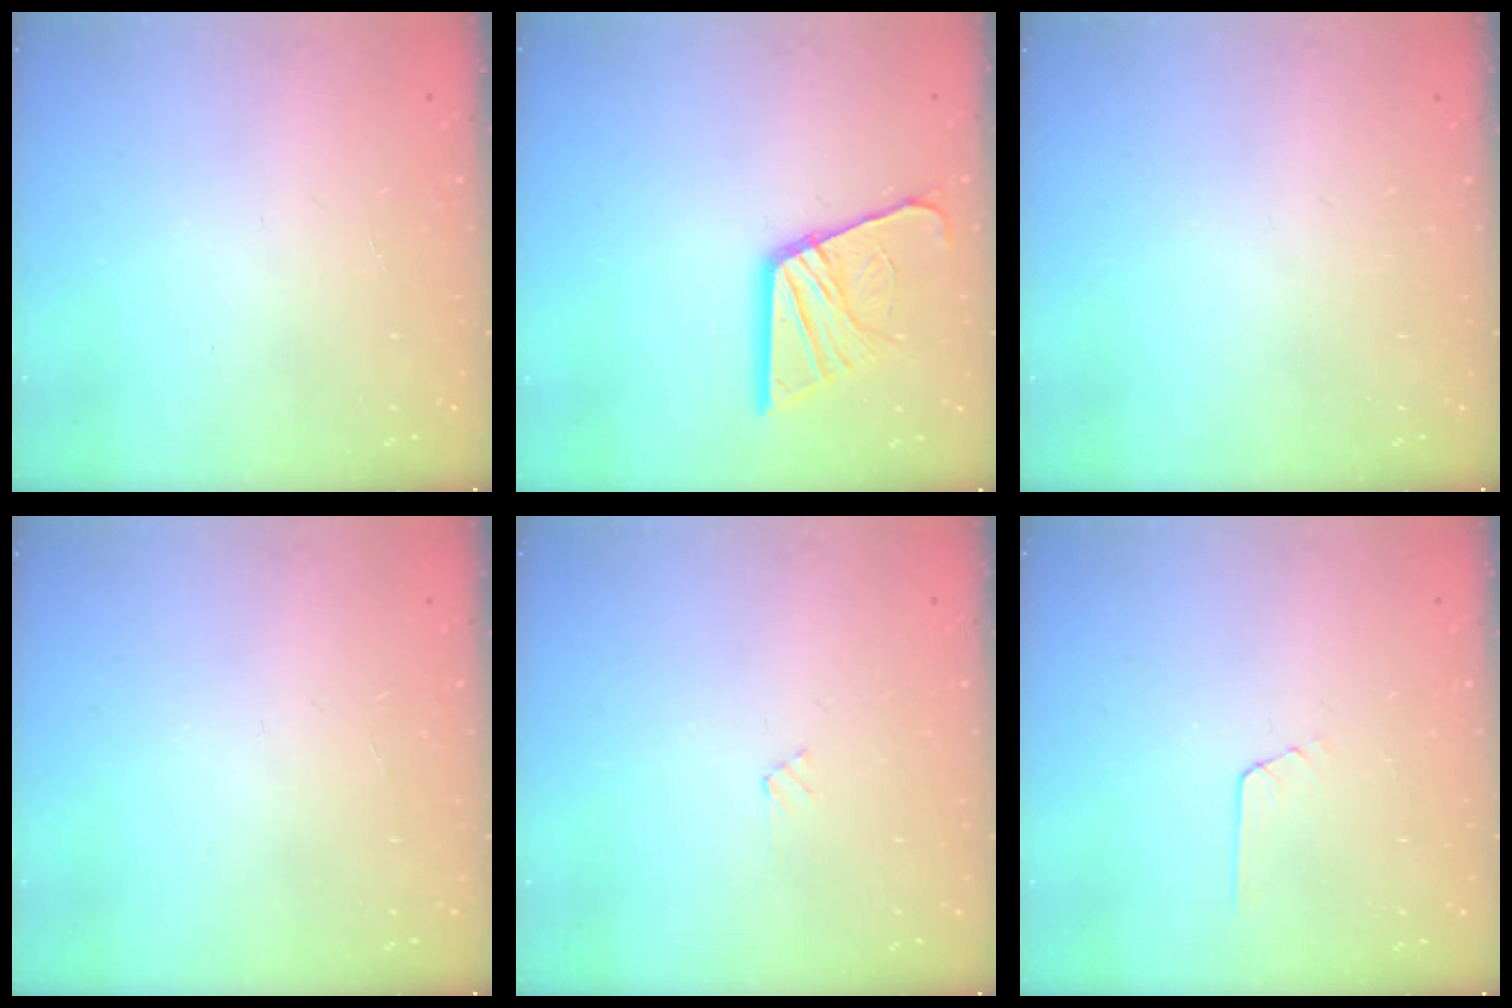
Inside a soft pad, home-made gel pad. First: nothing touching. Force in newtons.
{"total": 15.5, "press": 15.4, "slide": 1.5}
{"total": 0.0}
{"total": 0.0}
{"total": 2.7, "press": 2.7, "slide": 0.3}
{"total": 3.7, "press": 3.7, "slide": 0.4}